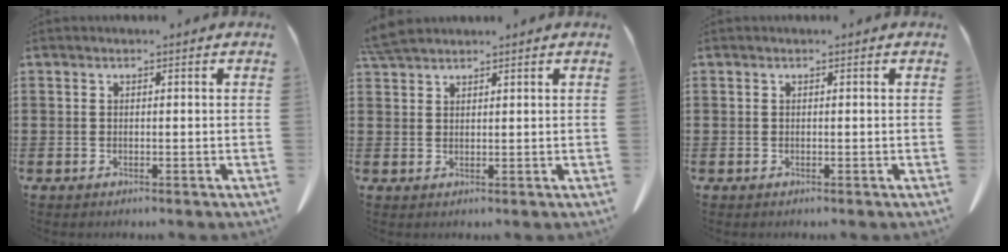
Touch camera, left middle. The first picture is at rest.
{"total": 3.6, "force": [3.2, 0.7, 1.5], "torque": [-0.039, 0.000, 0.063]}
{"total": 0.0}